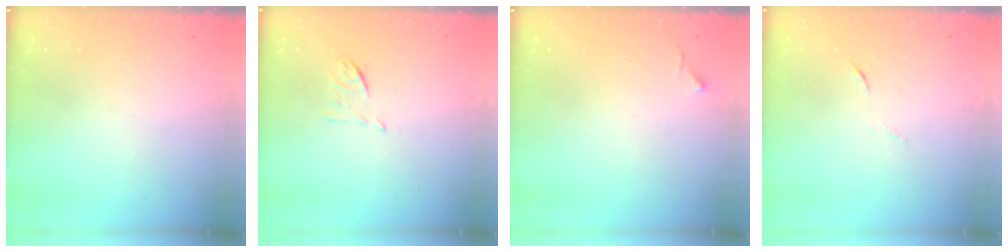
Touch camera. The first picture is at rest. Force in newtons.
{"total": 5.1, "press": 5.0, "slide": 1.1}
{"total": 3.4, "press": 3.4, "slide": 0.4}
{"total": 4.1, "press": 4.0, "slide": 1.1}